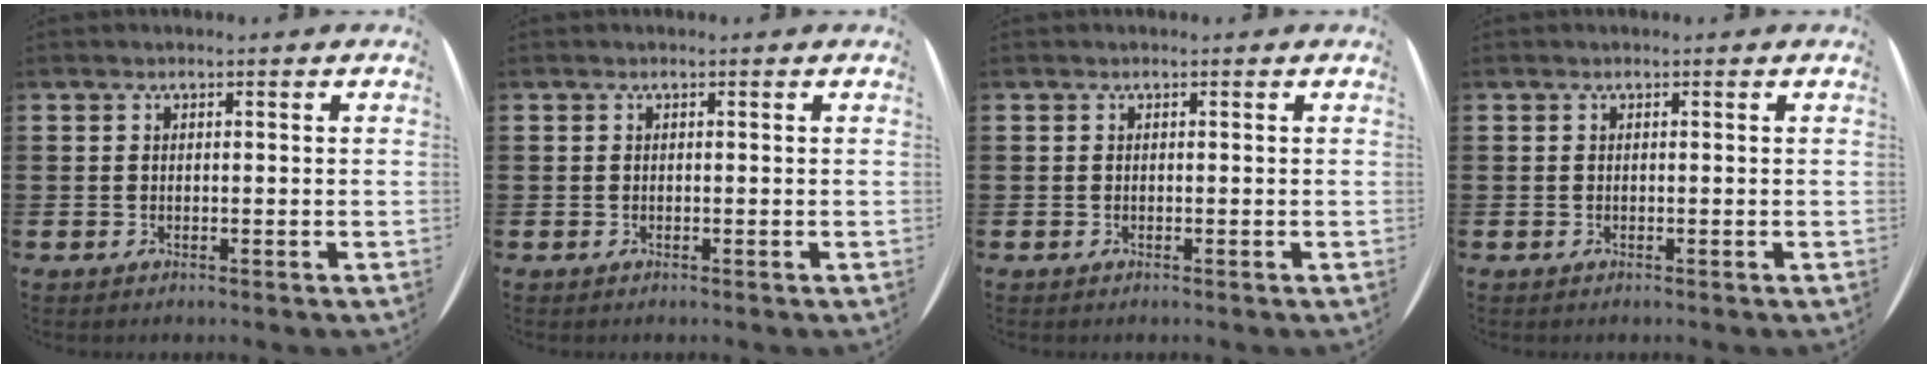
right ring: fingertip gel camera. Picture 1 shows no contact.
{"total": 0.0}
{"total": 0.0}
{"total": 0.0}